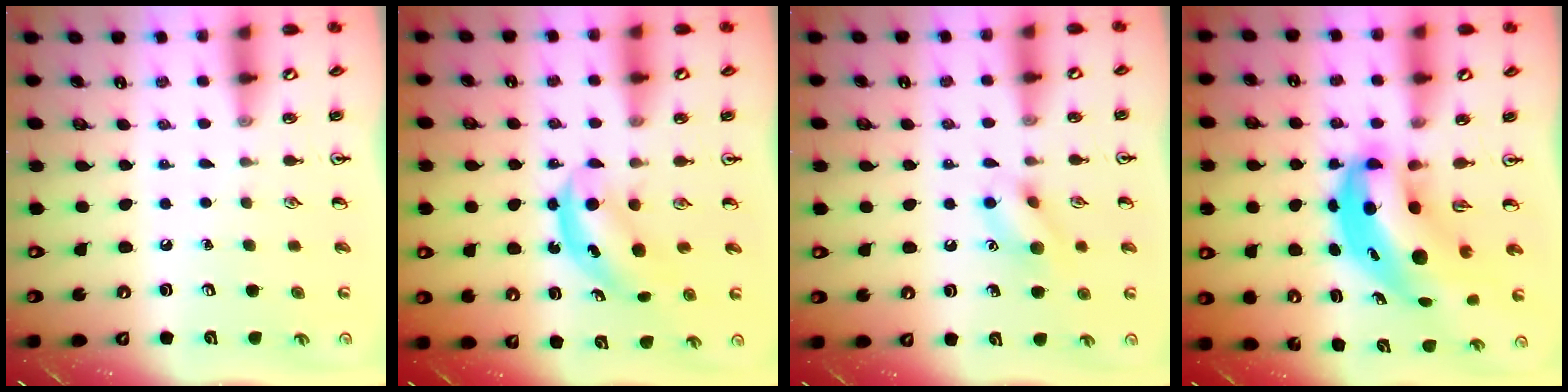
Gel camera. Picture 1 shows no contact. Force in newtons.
{"total": 4.9, "press": 4.9, "slide": 0.7}
{"total": 9.3, "press": 9.3, "slide": 0.5}
{"total": 8.8, "press": 8.4, "slide": 2.5}